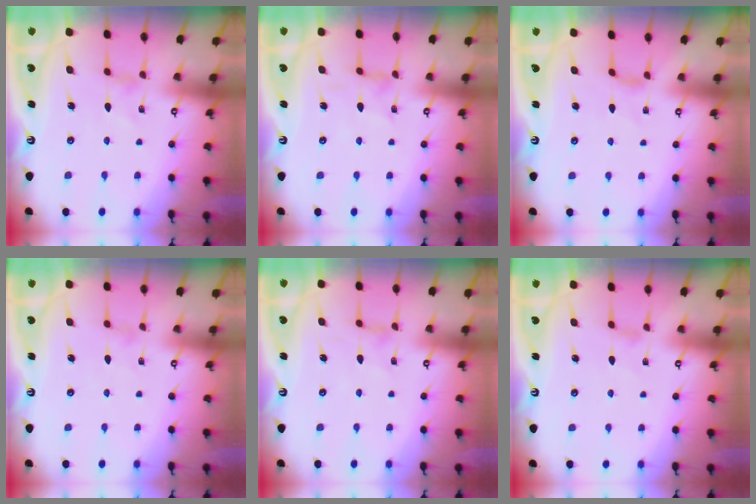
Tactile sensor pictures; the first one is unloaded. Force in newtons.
{"total": 1.7, "press": 1.7, "slide": 0.0}
{"total": 0.8, "press": 0.7, "slide": 0.4}
{"total": 0.0}
{"total": 0.5, "press": 0.5, "slide": 0.2}
{"total": 0.6, "press": 0.5, "slide": 0.2}